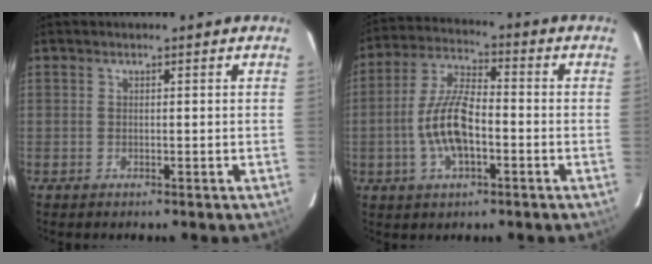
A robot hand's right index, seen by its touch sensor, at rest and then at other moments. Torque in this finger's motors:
{"motor_torque": [0.54, -0.12, 0.32, 0.15]}